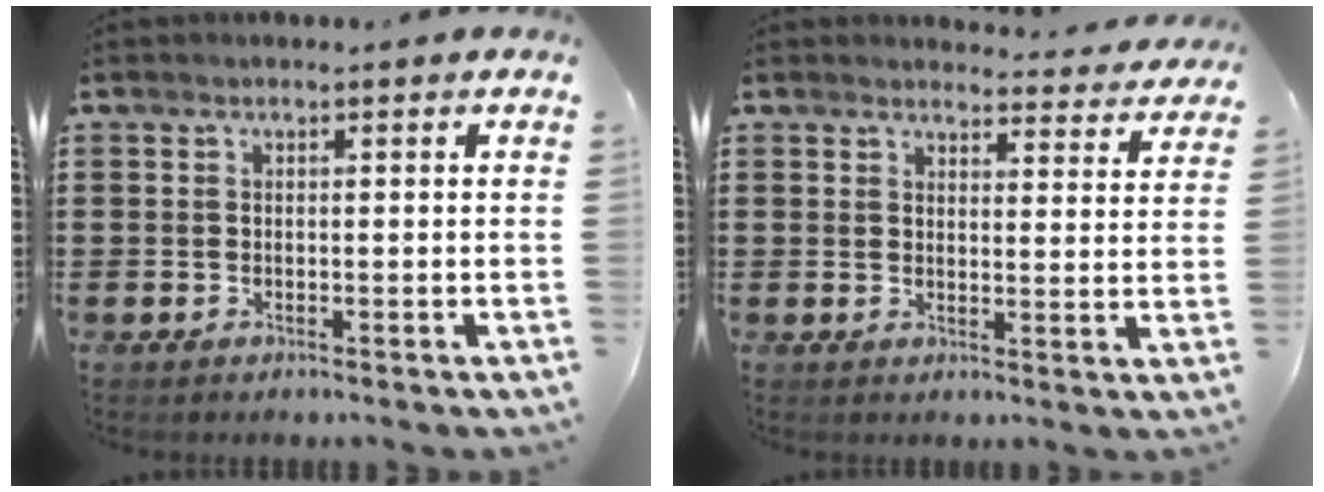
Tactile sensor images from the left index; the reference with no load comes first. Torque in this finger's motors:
{"motor_torque": [1.08, -1.06, 0.00, -0.11]}